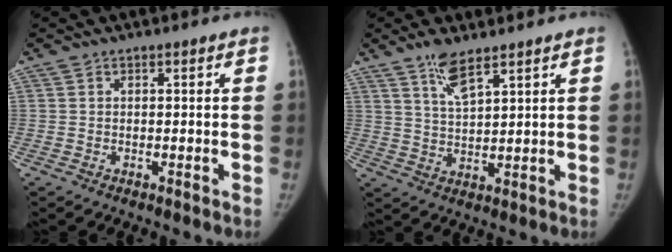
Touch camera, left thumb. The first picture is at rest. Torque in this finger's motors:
{"motor_torque": [0.75, 0.47, 0.44, -0.67, 0.04]}